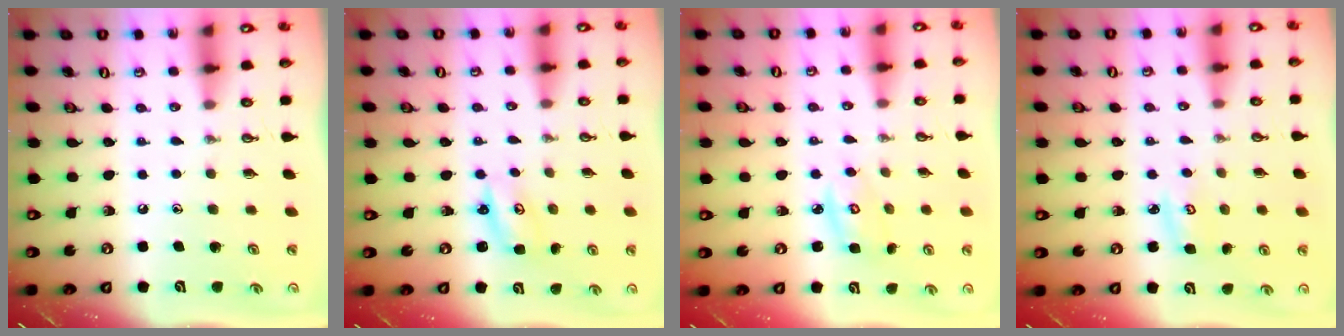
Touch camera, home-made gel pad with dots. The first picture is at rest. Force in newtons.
{"total": 2.6, "press": 2.6, "slide": 0.2}
{"total": 4.2, "press": 4.2, "slide": 0.2}
{"total": 3.9, "press": 3.8, "slide": 0.4}